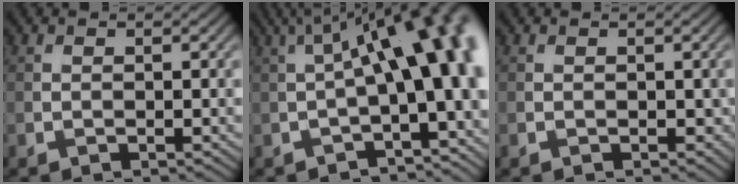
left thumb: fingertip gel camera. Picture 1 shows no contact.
{"total": 13.0, "force": [0.3, 4.4, 12.2], "torque": [-0.160, 0.022, 0.002]}
{"total": 0.5, "force": [-0.2, 0.2, 0.4], "torque": [-0.006, 0.000, 0.001]}